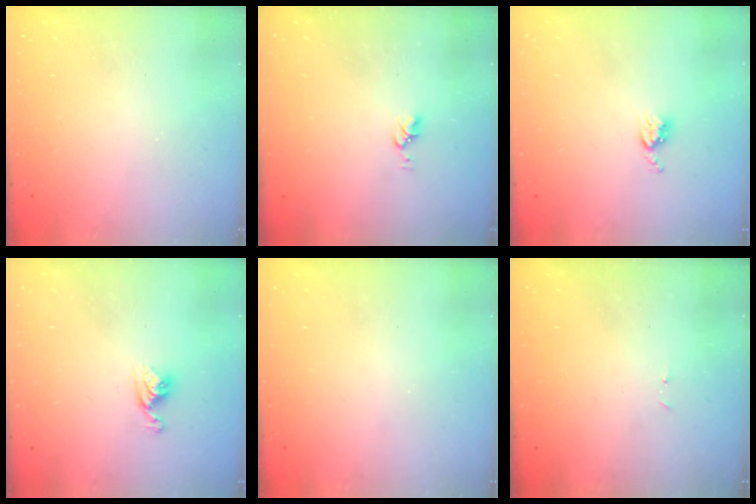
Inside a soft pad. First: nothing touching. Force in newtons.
{"total": 2.1, "press": 2.0, "slide": 0.3}
{"total": 4.4, "press": 4.4, "slide": 0.7}
{"total": 5.5, "press": 5.5, "slide": 0.2}
{"total": 0.0}
{"total": 3.0, "press": 2.9, "slide": 0.4}